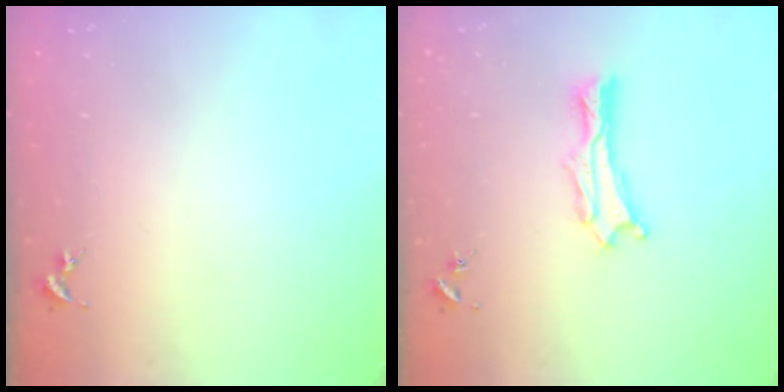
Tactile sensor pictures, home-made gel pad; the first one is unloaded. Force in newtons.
{"total": 1.1, "press": 1.1, "slide": 0.2}